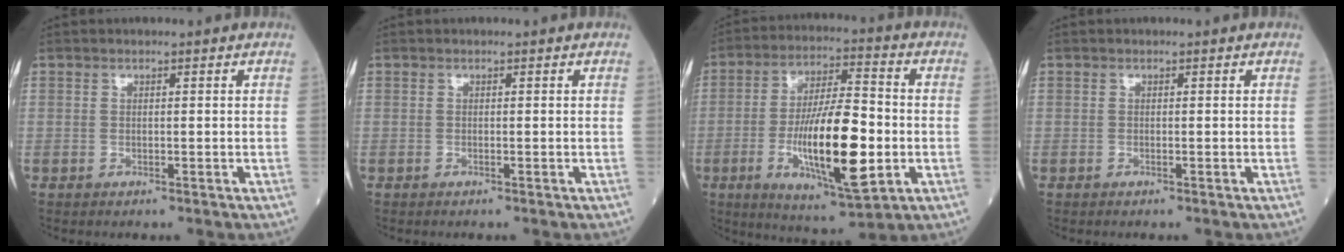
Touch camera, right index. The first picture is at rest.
{"total": 0.0}
{"total": 16.2, "force": [-3.3, 3.5, 15.5], "torque": [-0.276, -0.010, -0.053]}
{"total": 0.0}